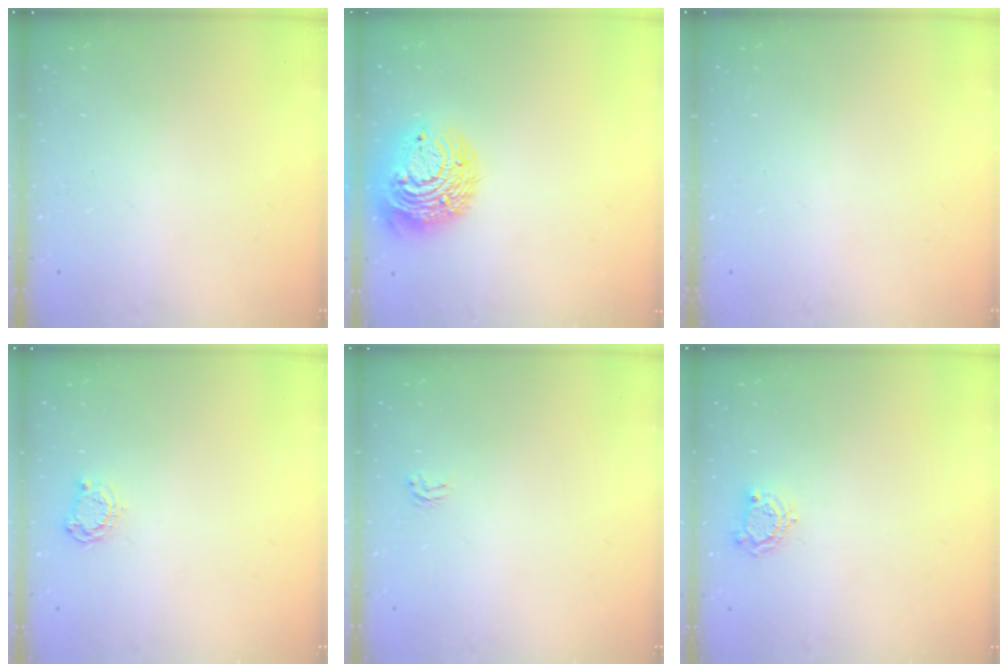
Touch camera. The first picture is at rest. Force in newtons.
{"total": 12.6, "press": 12.5, "slide": 1.7}
{"total": 0.0}
{"total": 5.3, "press": 5.2, "slide": 0.7}
{"total": 1.9, "press": 1.9, "slide": 0.1}
{"total": 5.7, "press": 5.7, "slide": 0.4}